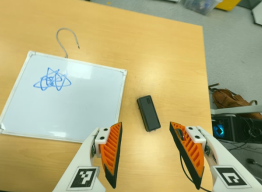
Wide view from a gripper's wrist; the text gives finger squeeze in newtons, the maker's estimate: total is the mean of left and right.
{"total": 0.0}